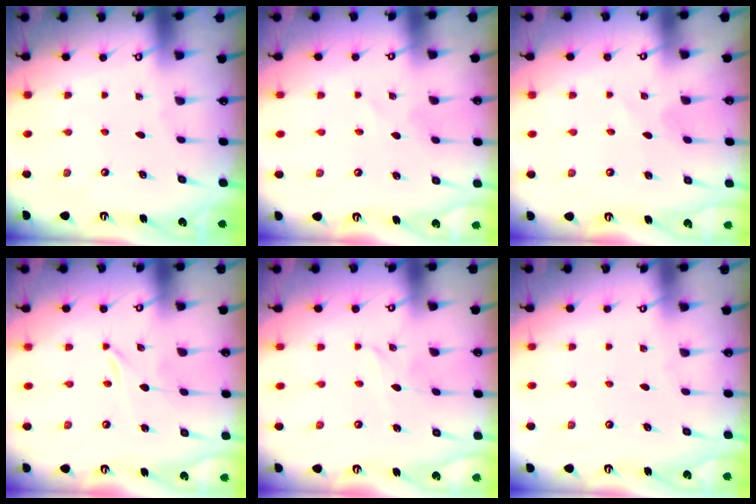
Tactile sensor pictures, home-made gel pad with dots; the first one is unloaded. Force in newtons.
{"total": 0.0}
{"total": 1.3, "press": 1.3, "slide": 0.1}
{"total": 0.6, "press": 0.5, "slide": 0.1}
{"total": 2.2, "press": 2.2, "slide": 0.2}
{"total": 0.0}